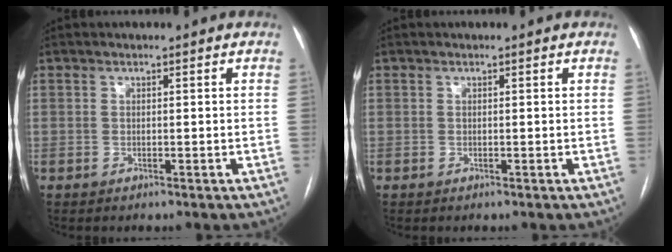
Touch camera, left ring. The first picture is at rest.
{"total": 0.0}